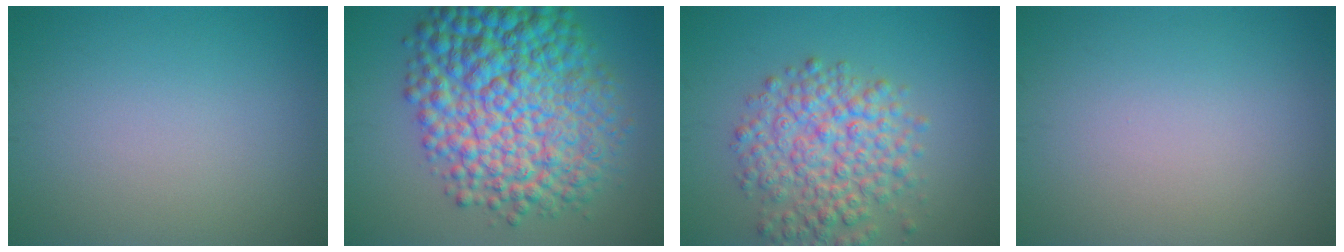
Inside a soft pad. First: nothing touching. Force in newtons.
{"total": 13.2, "press": 13.2, "slide": 0.2}
{"total": 6.3, "press": 6.3, "slide": 0.3}
{"total": 0.0}